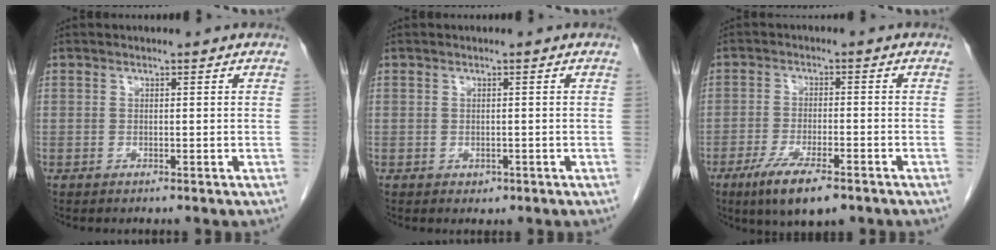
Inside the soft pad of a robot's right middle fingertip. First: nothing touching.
{"total": 0.9, "force": [-0.3, 0.7, 0.3], "torque": [-0.007, 0.001, -0.001]}
{"total": 8.4, "force": [-5.4, 1.8, 6.2], "torque": [-0.109, -0.016, -0.085]}